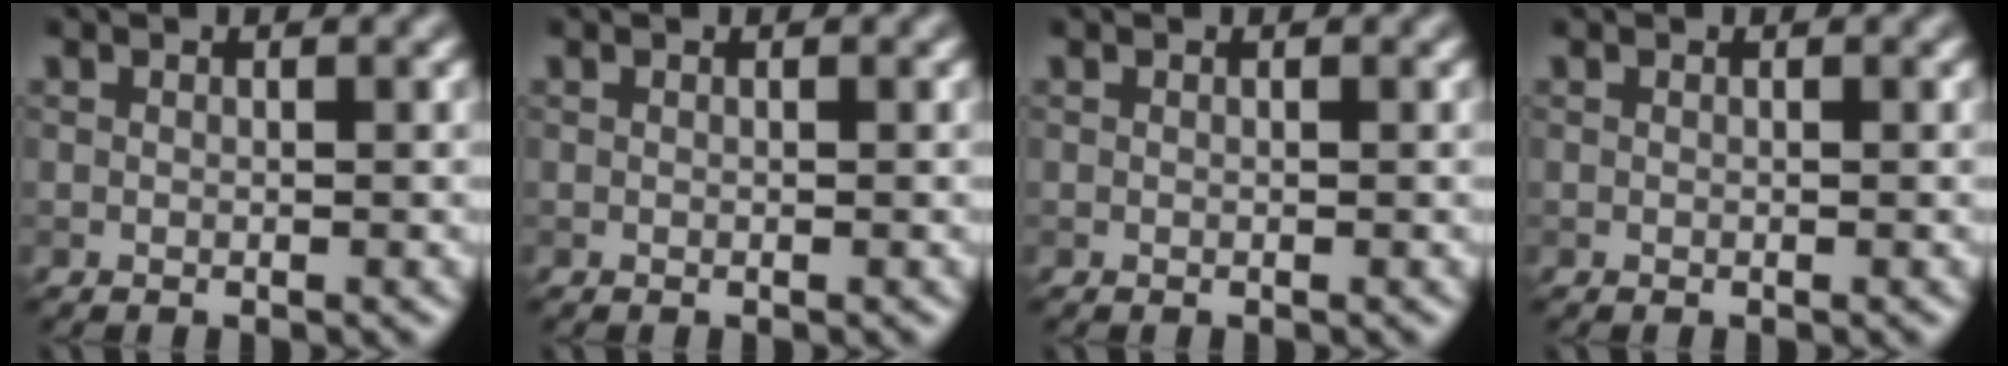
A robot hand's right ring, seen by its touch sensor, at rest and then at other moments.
{"total": 0.0}
{"total": 0.0}
{"total": 0.0}